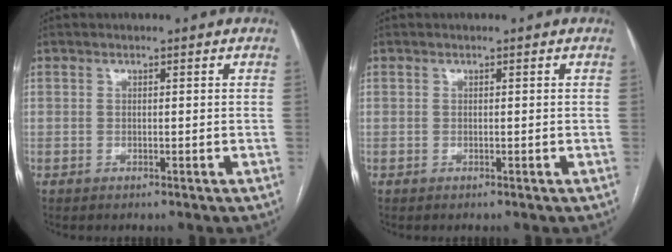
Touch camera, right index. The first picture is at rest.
{"total": 0.0}